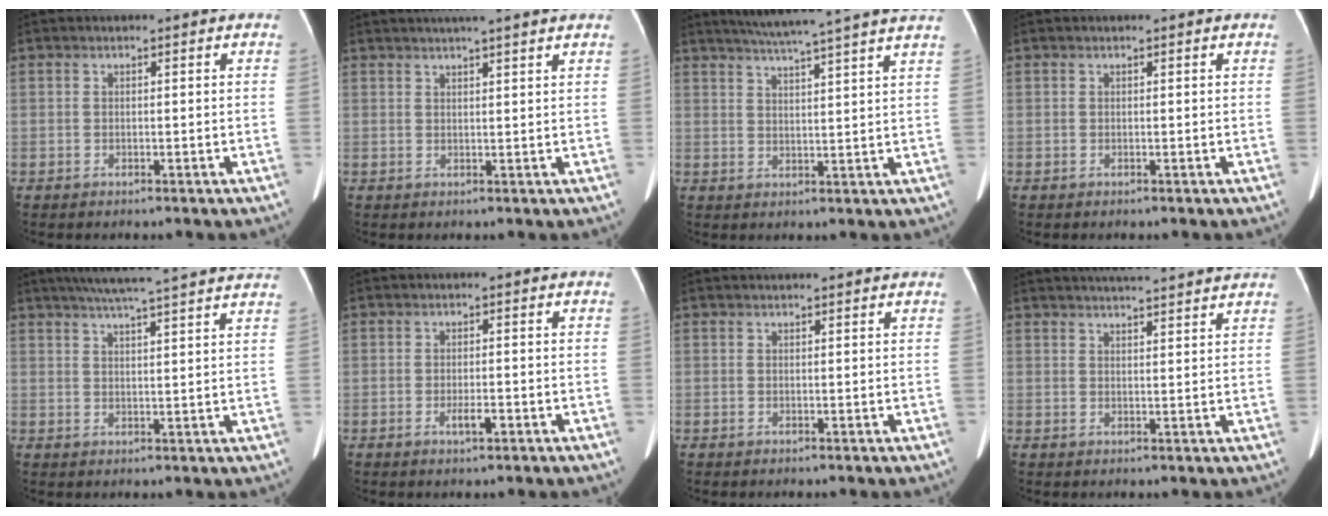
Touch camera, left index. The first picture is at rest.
{"total": 6.9, "force": [5.8, -0.5, 3.8], "torque": [-0.059, 0.025, 0.075]}
{"total": 15.0, "force": [12.9, -1.5, 7.6], "torque": [-0.126, 0.003, 0.164]}
{"total": 0.0}
{"total": 17.6, "force": [15.4, -0.2, 8.4], "torque": [-0.136, 0.019, 0.197]}
{"total": 2.1, "force": [-1.0, 0.5, 1.8], "torque": [-0.033, -0.002, -0.015]}
{"total": 3.8, "force": [3.6, 0.2, 1.3], "torque": [-0.016, 0.024, 0.040]}
{"total": 11.0, "force": [10.0, 0.7, 4.5], "torque": [-0.070, 0.023, 0.125]}